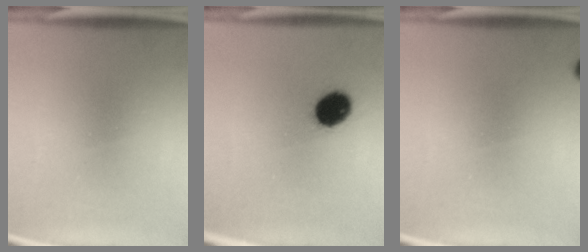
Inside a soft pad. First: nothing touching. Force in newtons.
{"total": 9.3}
{"total": 1.5}